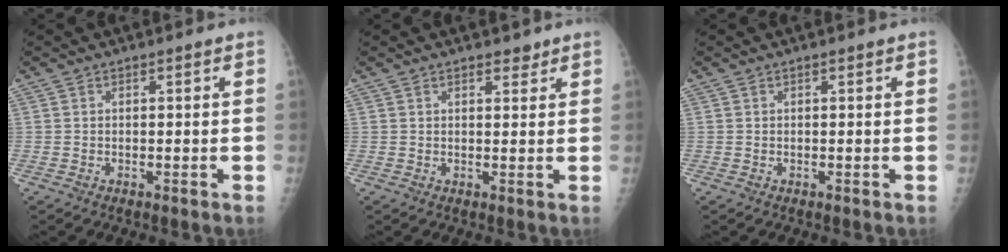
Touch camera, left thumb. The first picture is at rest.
{"total": 2.0, "force": [1.6, 0.9, 0.8], "torque": [0.000, -0.009, 0.019]}
{"total": 0.0}